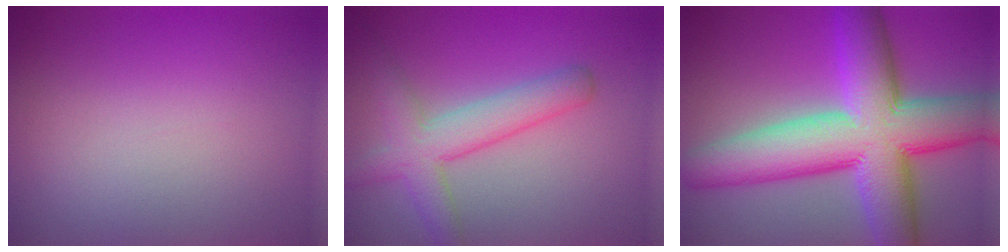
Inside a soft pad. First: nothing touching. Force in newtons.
{"total": 4.6, "press": 4.6, "slide": 0.3}
{"total": 13.4, "press": 13.4, "slide": 0.5}